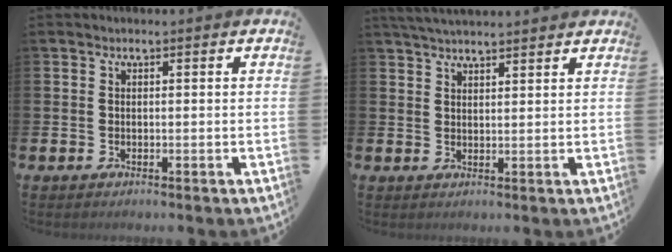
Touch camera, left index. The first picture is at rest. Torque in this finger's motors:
{"motor_torque": [0.91, -1.23, 0.46, 0.13]}